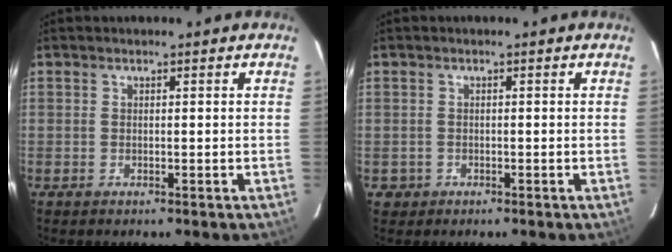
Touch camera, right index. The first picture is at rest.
{"total": 2.1, "force": [-0.6, 2.0, 0.1], "torque": [-0.006, 0.006, -0.006]}